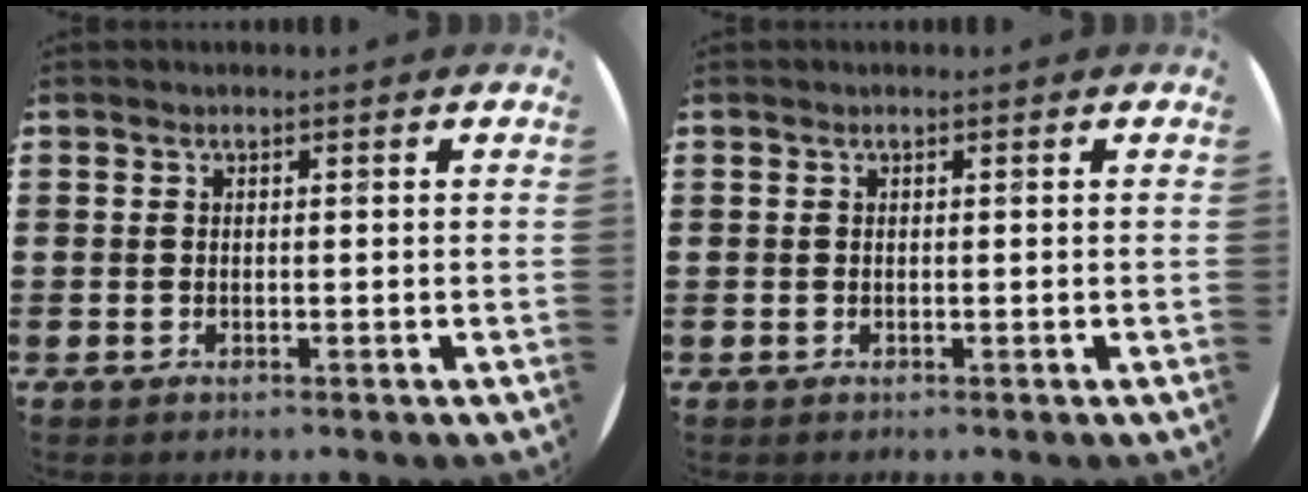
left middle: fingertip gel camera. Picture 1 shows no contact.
{"total": 0.0}